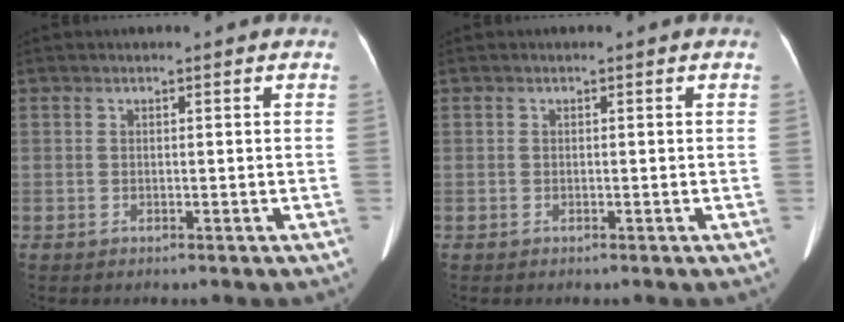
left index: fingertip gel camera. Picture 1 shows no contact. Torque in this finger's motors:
{"motor_torque": [0.05, -0.01, -0.02, 0.02]}